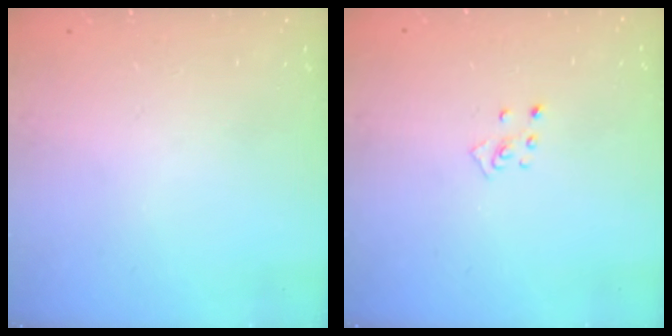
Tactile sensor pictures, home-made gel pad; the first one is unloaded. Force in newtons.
{"total": 3.9, "press": 3.9, "slide": 0.2}